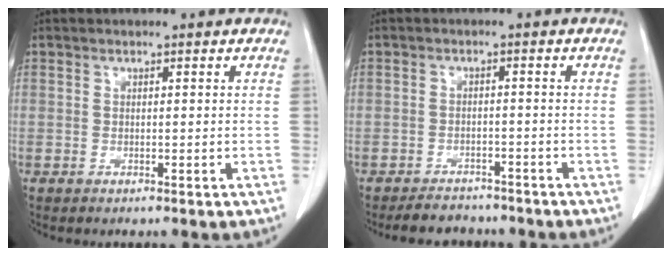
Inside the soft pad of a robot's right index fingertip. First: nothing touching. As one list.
[{"total": 4.6, "force": [-4.0, 2.1, 0.4], "torque": [-0.005, 0.001, -0.061]}]